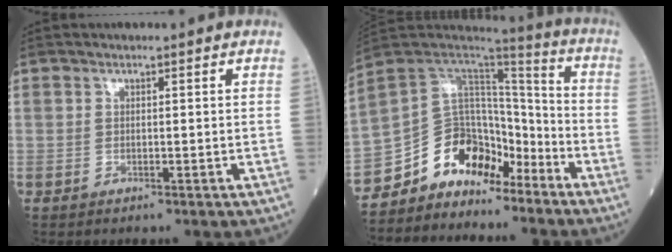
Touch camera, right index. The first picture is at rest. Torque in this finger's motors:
{"motor_torque": [0.55, -0.18, 0.54, 0.04]}